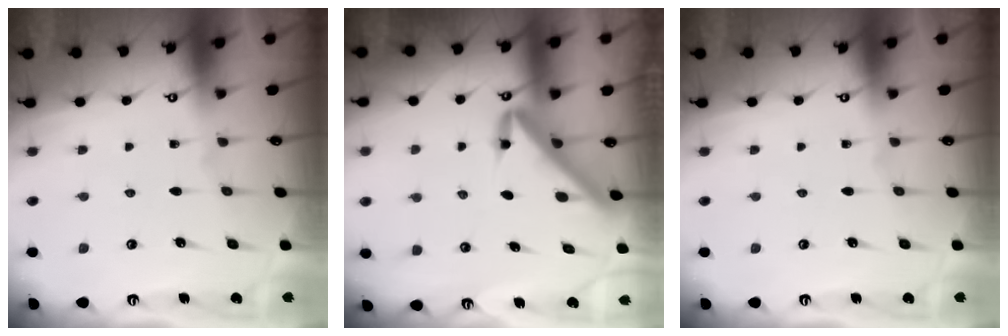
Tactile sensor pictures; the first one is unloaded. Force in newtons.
{"total": 4.2, "press": 4.2, "slide": 0.2}
{"total": 0.0}